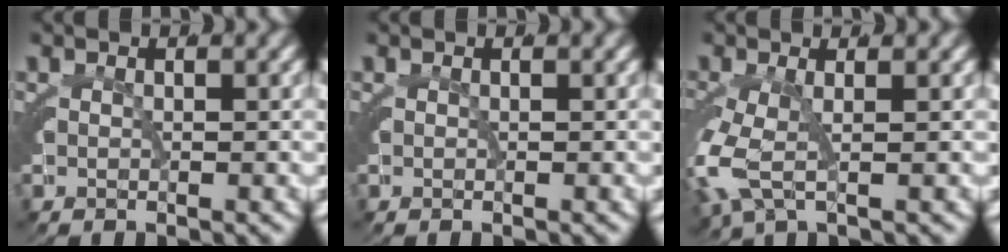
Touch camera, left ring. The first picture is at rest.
{"total": 0.0}
{"total": 4.0, "force": [-0.2, 1.7, 3.6], "torque": [-0.108, -0.024, 0.013]}